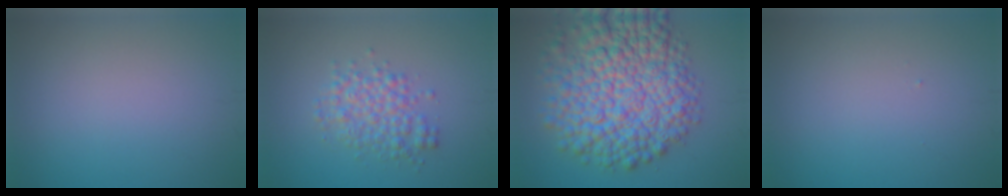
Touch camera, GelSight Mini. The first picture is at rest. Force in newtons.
{"total": 3.5, "press": 3.5, "slide": 0.0}
{"total": 12.4, "press": 12.4, "slide": 0.3}
{"total": 0.0}